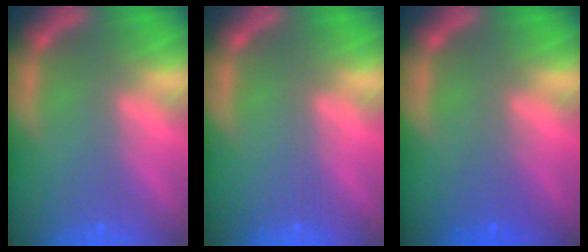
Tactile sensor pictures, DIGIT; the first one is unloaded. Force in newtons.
{"total": 0.0}
{"total": 1.9}